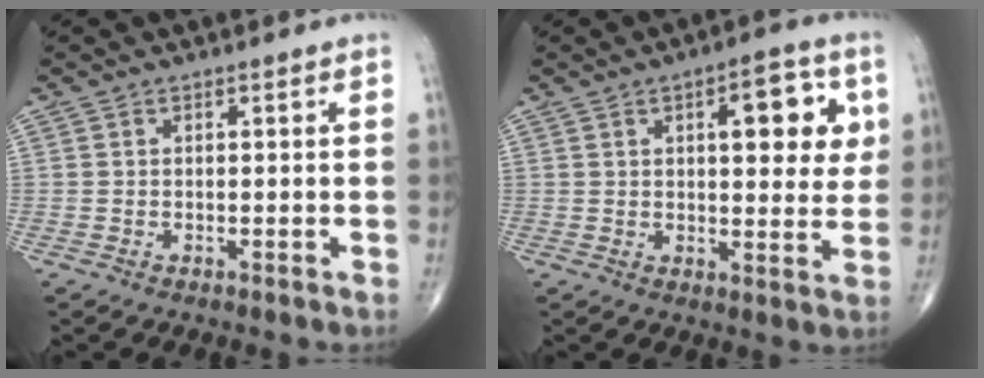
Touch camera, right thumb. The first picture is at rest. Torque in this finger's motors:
{"motor_torque": [1.24, 3.14, 1.23, 0.27, 0.06]}